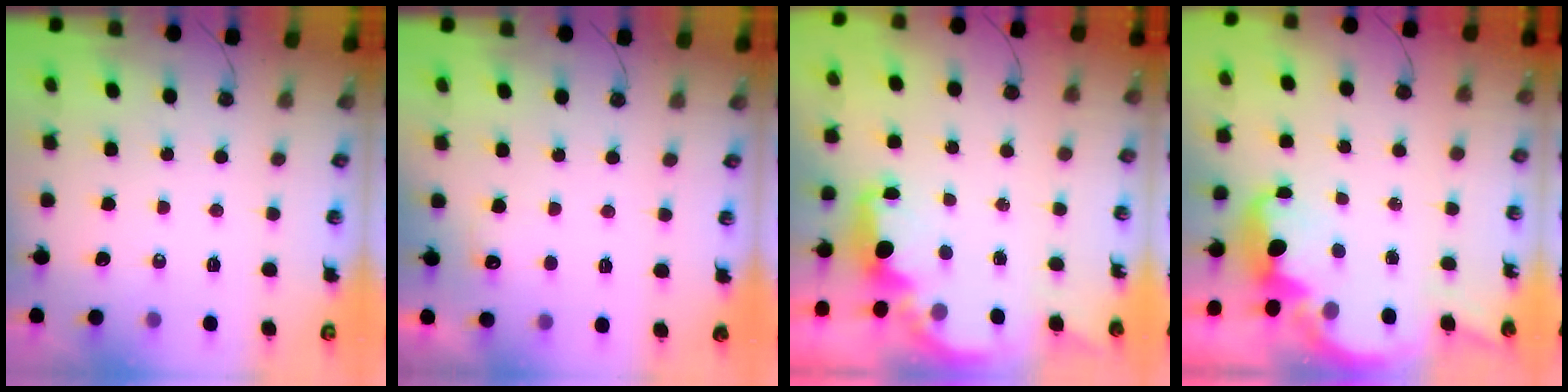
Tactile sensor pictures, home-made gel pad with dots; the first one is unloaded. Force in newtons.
{"total": 6.8, "press": 6.7, "slide": 1.4}
{"total": 2.2, "press": 2.1, "slide": 0.7}
{"total": 4.1, "press": 4.1, "slide": 0.4}